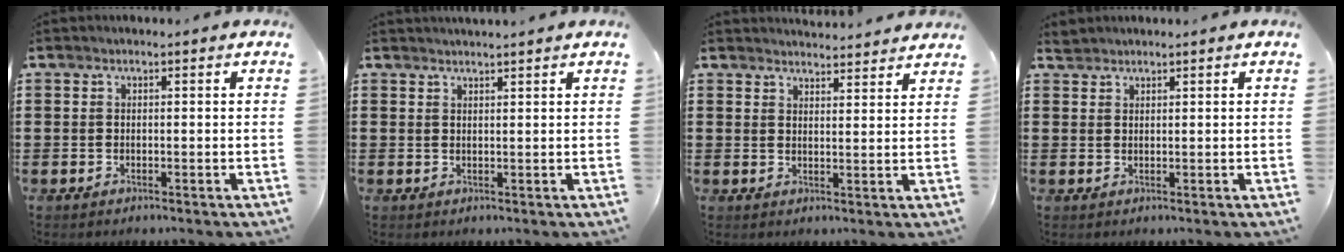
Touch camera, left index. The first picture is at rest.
{"total": 1.1, "force": [1.1, 0.0, 0.0], "torque": [-0.001, -0.002, 0.023]}
{"total": 3.0, "force": [3.0, 0.1, -0.1], "torque": [0.001, -0.016, 0.054]}
{"total": 1.2, "force": [1.2, 0.3, 0.0], "torque": [-0.005, 0.001, 0.024]}